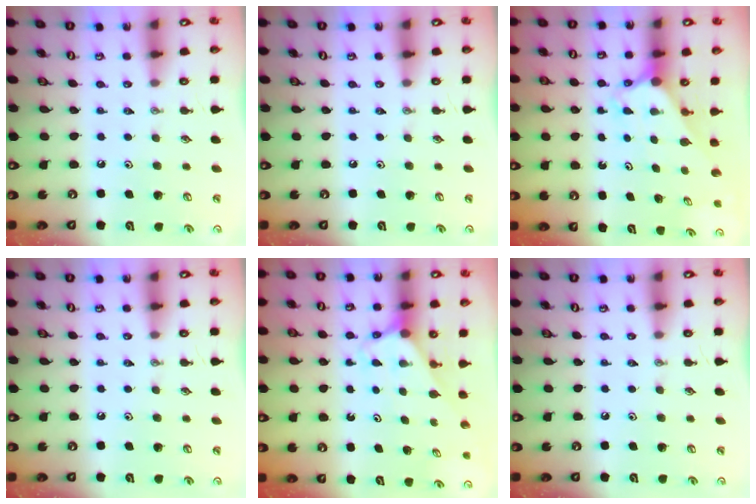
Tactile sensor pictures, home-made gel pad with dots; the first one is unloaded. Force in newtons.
{"total": 0.0}
{"total": 2.6, "press": 2.6, "slide": 0.2}
{"total": 0.0}
{"total": 2.6, "press": 2.6, "slide": 0.2}
{"total": 0.0}